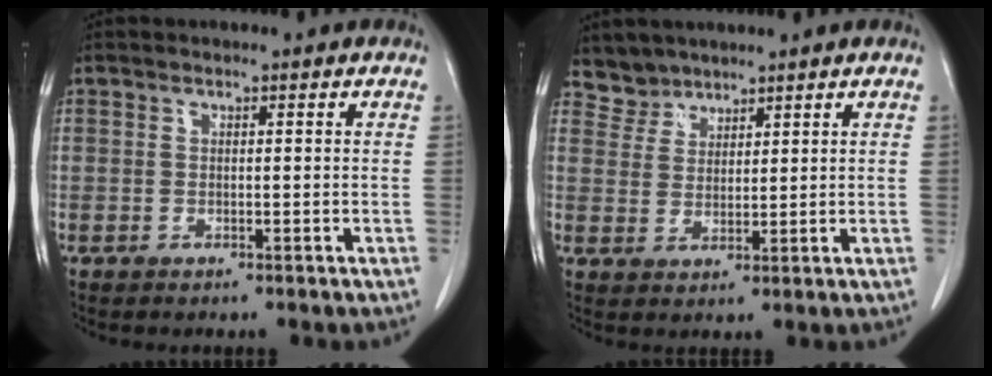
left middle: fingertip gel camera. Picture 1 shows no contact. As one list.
[{"total": 3.4, "force": [3.0, 1.4, -0.7], "torque": [0.021, 0.004, 0.057]}]